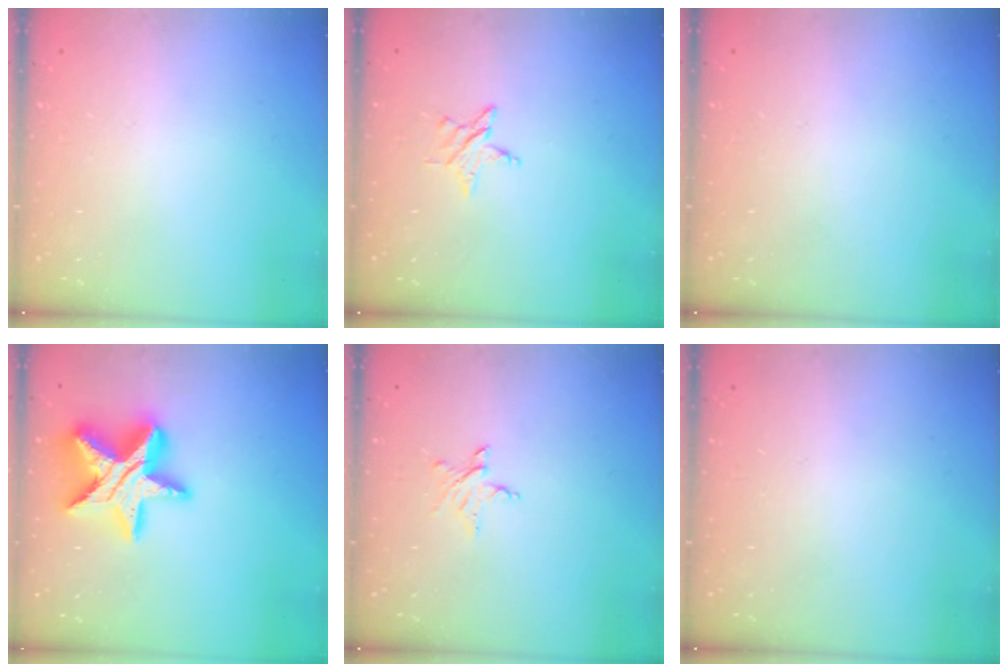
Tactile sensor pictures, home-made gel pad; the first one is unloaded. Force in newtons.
{"total": 2.8, "press": 2.7, "slide": 0.3}
{"total": 0.0}
{"total": 24.8, "press": 24.7, "slide": 2.2}
{"total": 4.0, "press": 4.0, "slide": 0.4}
{"total": 0.0}